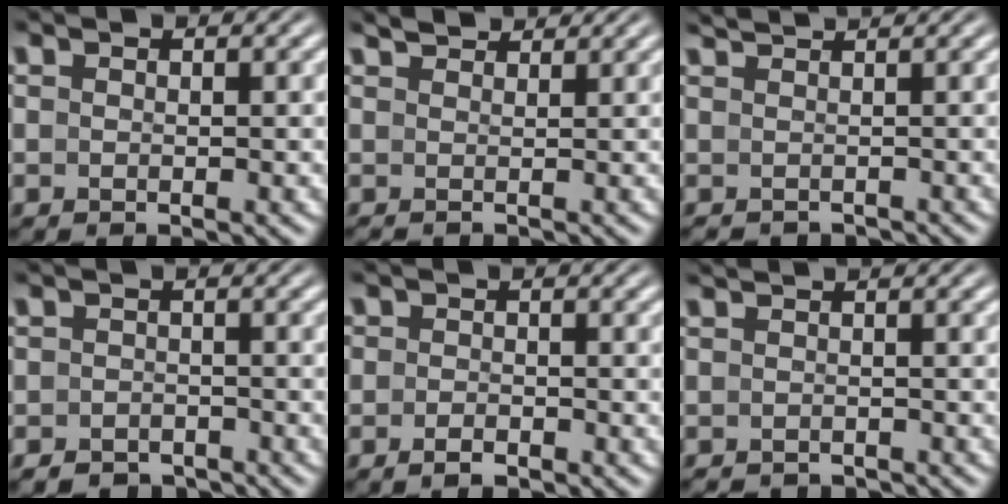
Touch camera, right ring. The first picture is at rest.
{"total": 1.3, "force": [1.2, -0.1, 0.2], "torque": [0.004, -0.008, 0.033]}
{"total": 0.7, "force": [-0.7, -0.1, 0.2], "torque": [0.002, -0.012, 0.001]}
{"total": 3.9, "force": [-3.6, 1.5, -0.1], "torque": [0.006, -0.018, -0.055]}
{"total": 1.3, "force": [-1.2, 0.4, 0.0], "torque": [0.004, -0.006, -0.020]}
{"total": 1.9, "force": [-1.9, -0.1, -0.2], "torque": [0.005, -0.014, -0.023]}